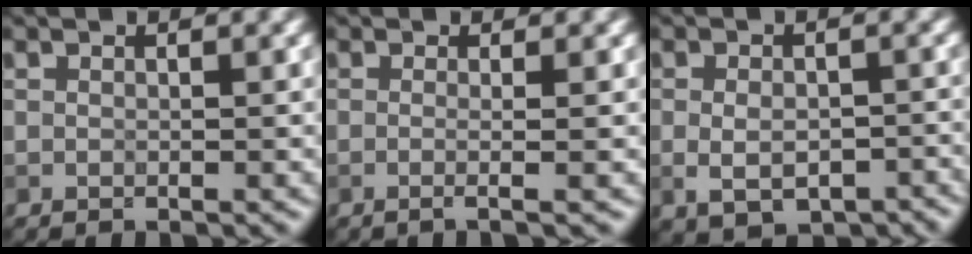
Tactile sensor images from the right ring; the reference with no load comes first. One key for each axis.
{"total": 3.1, "fx": 0.4, "fy": 1.5, "fz": 2.6, "tx": -0.015, "ty": 0.001, "tz": -0.026}
{"total": 5.6, "fx": -1.9, "fy": 3.6, "fz": 3.8, "tx": -0.055, "ty": -0.009, "tz": -0.023}